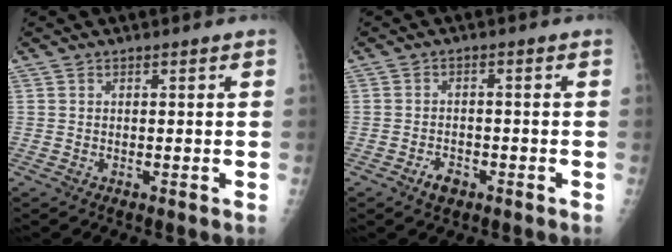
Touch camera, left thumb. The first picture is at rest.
{"total": 3.0, "force": [-2.0, 1.5, 1.6], "torque": [-0.028, 0.010, -0.032]}